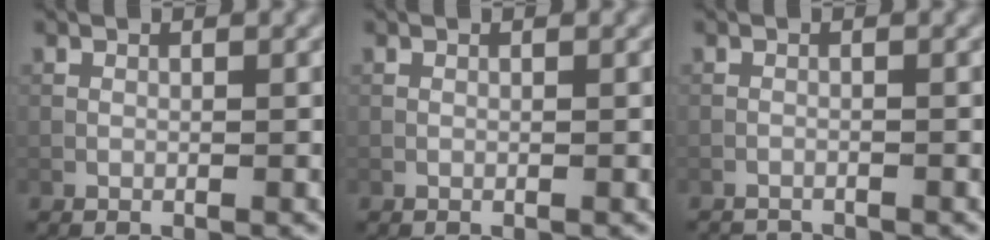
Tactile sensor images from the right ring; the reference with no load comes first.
{"total": 0.0}
{"total": 2.3, "force": [-2.3, 0.2, 0.2], "torque": [-0.011, -0.007, -0.039]}